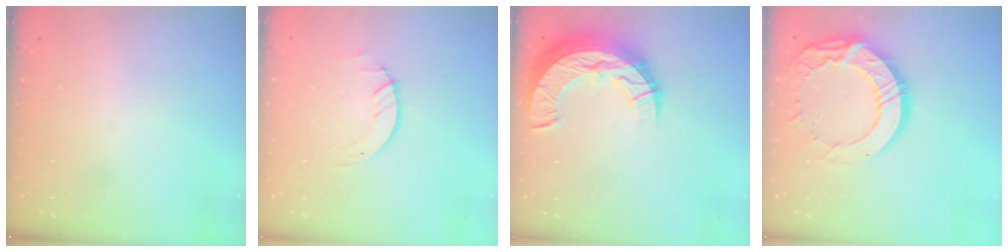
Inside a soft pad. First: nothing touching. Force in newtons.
{"total": 2.0, "press": 2.0, "slide": 0.2}
{"total": 15.0, "press": 15.0, "slide": 1.0}
{"total": 17.6, "press": 17.5, "slide": 1.5}